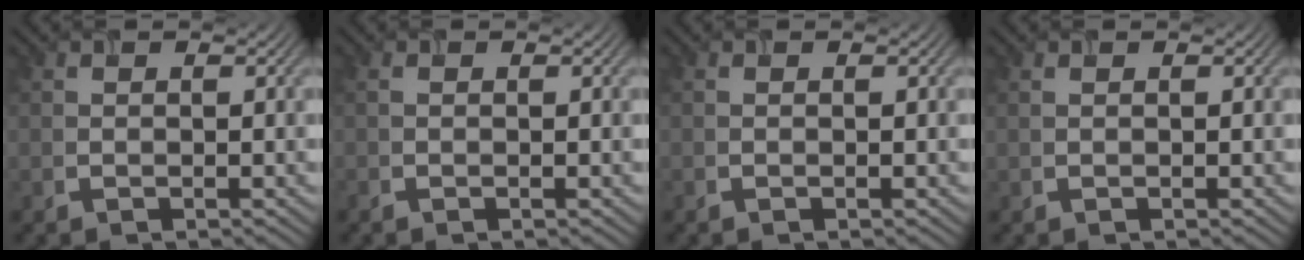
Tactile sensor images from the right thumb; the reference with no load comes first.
{"total": 0.8, "force": [0.0, 0.5, 0.6], "torque": [-0.019, -0.001, -0.002]}
{"total": 0.0}
{"total": 0.0}